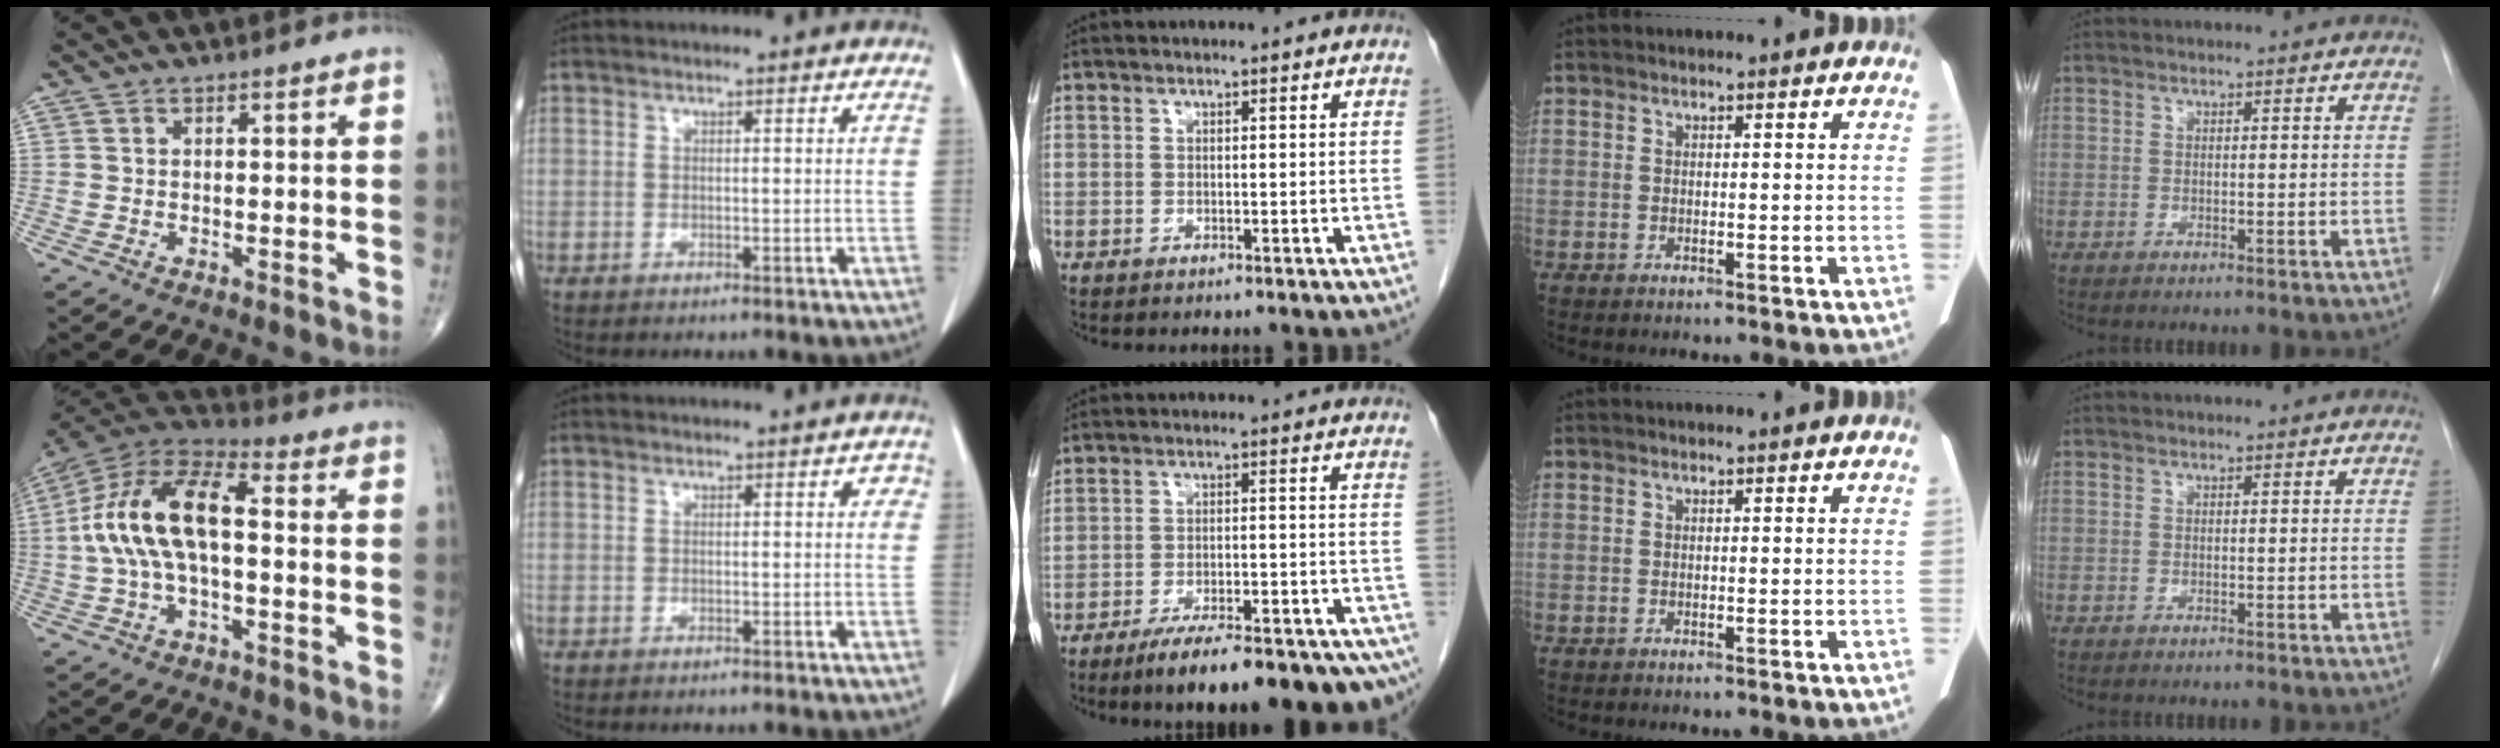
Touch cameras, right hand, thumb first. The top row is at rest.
{"thumb": {"total": 15.7, "force": [0.0, 7.3, 13.9], "torque": [-0.275, 0.046, -0.009]}, "index": {"total": 1.2, "force": [0.3, 0.8, 0.9], "torque": [-0.005, 0.012, 0.002]}, "middle": {"total": 18.7, "force": [-14.5, 3.8, 11.1], "torque": [-0.102, 0.011, -0.197]}}